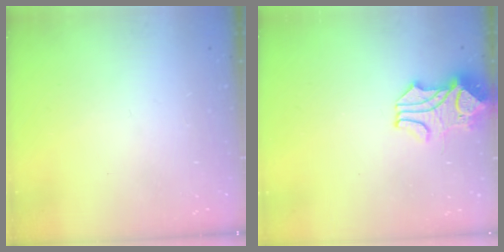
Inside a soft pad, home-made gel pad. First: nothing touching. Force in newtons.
{"total": 2.1, "press": 1.9, "slide": 1.0}